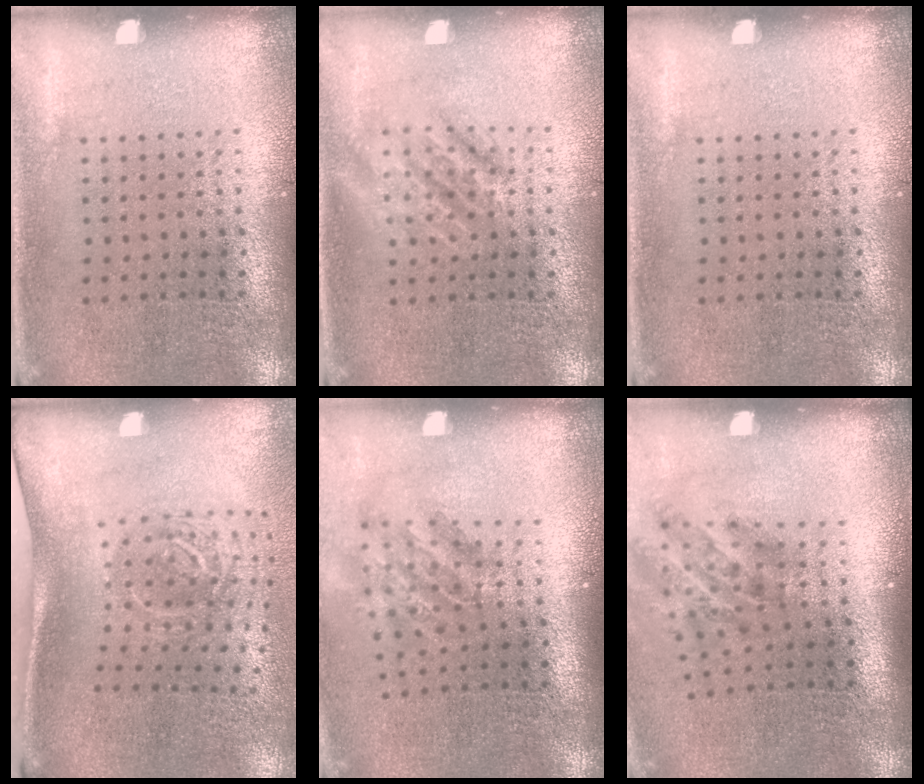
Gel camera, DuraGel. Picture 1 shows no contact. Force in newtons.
{"total": 1.2, "press": 1.2, "slide": 0.2}
{"total": 0.0}
{"total": 2.0, "press": 1.3, "slide": 1.5}
{"total": 1.8, "press": 1.3, "slide": 1.3}
{"total": 1.9, "press": 1.2, "slide": 1.5}